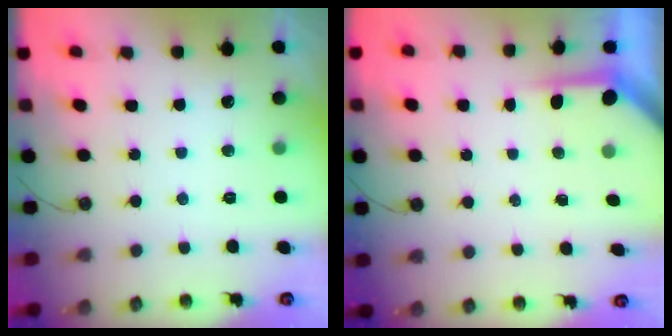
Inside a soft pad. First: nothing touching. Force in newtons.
{"total": 3.9, "press": 3.8, "slide": 0.4}